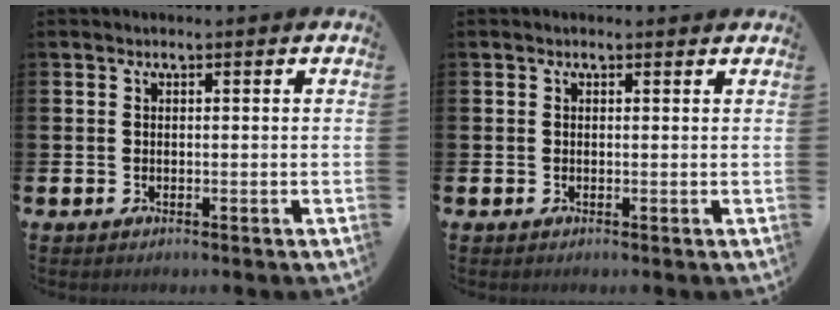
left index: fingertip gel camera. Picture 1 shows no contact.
{"total": 0.0}